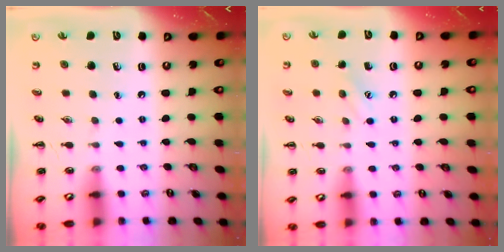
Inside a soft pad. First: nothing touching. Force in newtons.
{"total": 6.9, "press": 6.7, "slide": 1.8}